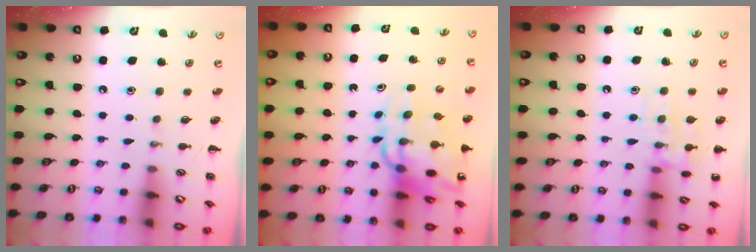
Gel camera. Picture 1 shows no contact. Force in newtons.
{"total": 12.4, "press": 12.0, "slide": 3.3}
{"total": 10.4, "press": 10.3, "slide": 0.5}